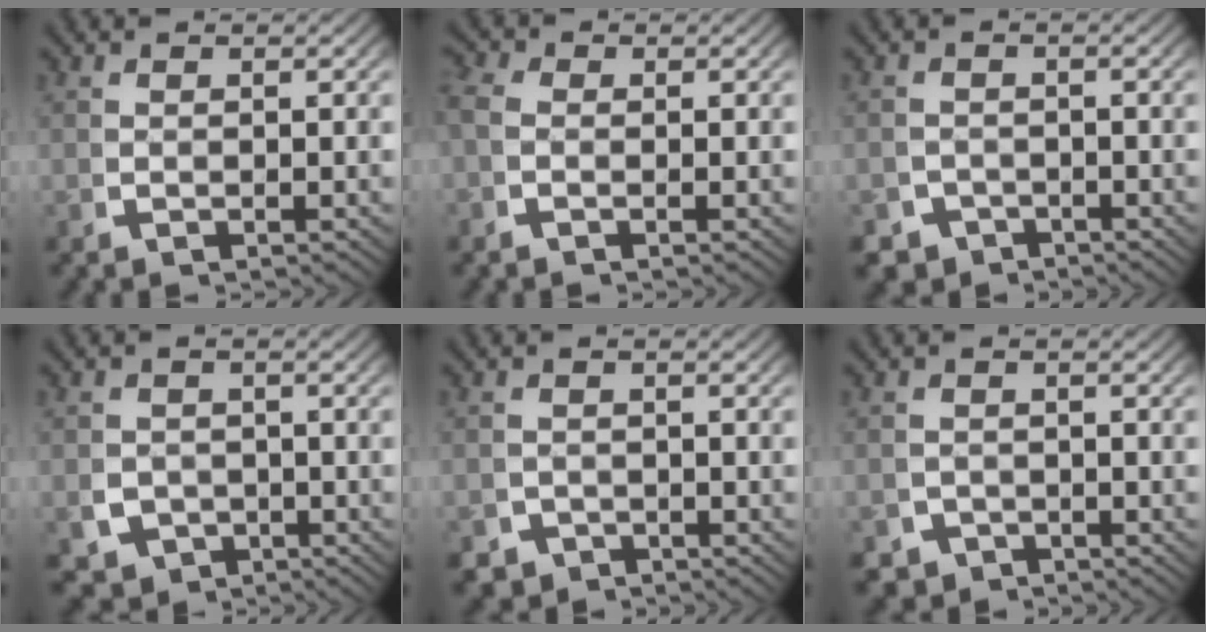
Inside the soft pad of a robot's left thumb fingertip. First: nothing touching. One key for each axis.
{"total": 1.8, "fx": -0.3, "fy": 1.6, "fz": 0.9, "tx": -0.024, "ty": -0.001, "tz": -0.014}
{"total": 4.3, "fx": -3.8, "fy": 2.0, "fz": 0.2, "tx": 0.009, "ty": -0.022, "tz": -0.067}
{"total": 5.4, "fx": -2.7, "fy": 4.3, "fz": 1.8, "tx": -0.029, "ty": -0.032, "tz": -0.040}
{"total": 4.0, "fx": -3.4, "fy": 2.0, "fz": 0.3, "tx": 0.001, "ty": -0.023, "tz": -0.056}
{"total": 3.7, "fx": -3.3, "fy": 1.7, "fz": 0.2, "tx": 0.009, "ty": -0.021, "tz": -0.054}